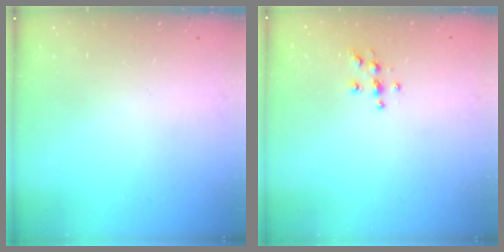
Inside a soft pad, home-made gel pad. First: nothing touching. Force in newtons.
{"total": 6.2, "press": 6.1, "slide": 0.6}